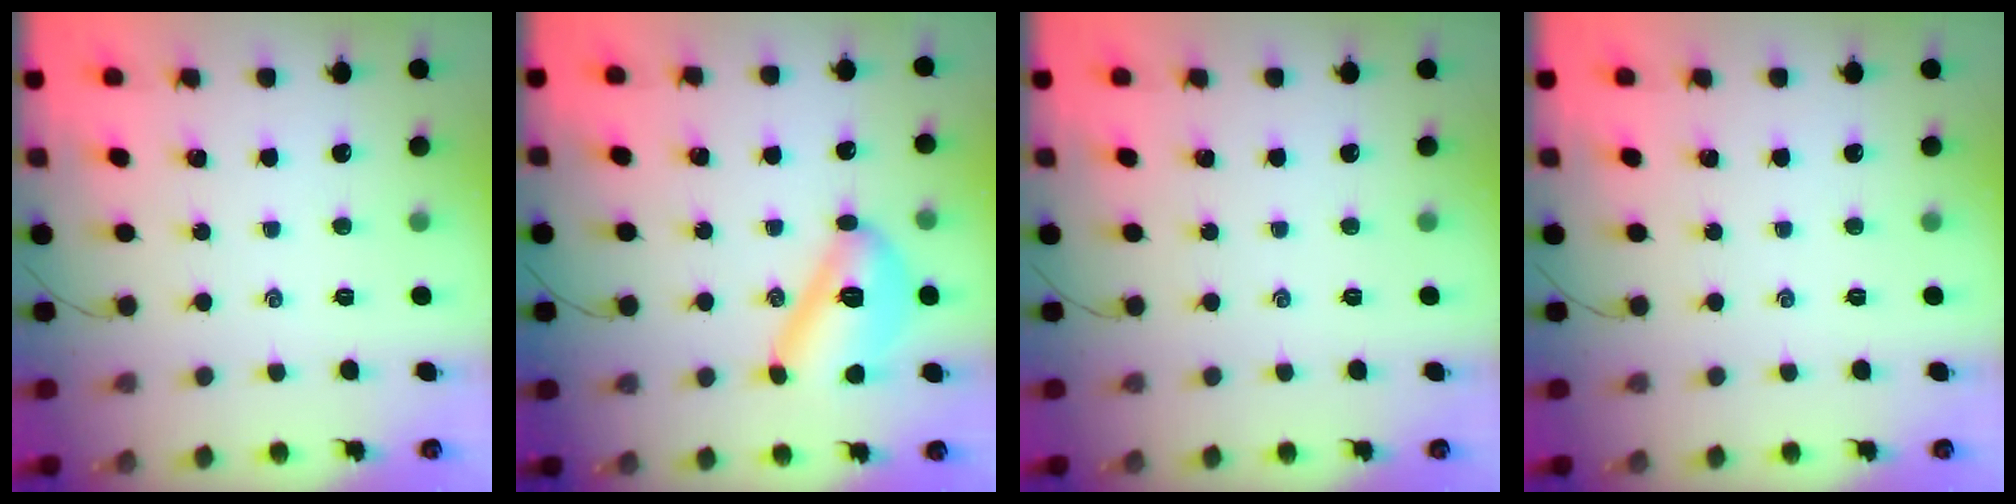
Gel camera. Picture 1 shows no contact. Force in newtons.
{"total": 12.0, "press": 11.9, "slide": 0.8}
{"total": 0.0}
{"total": 0.0}